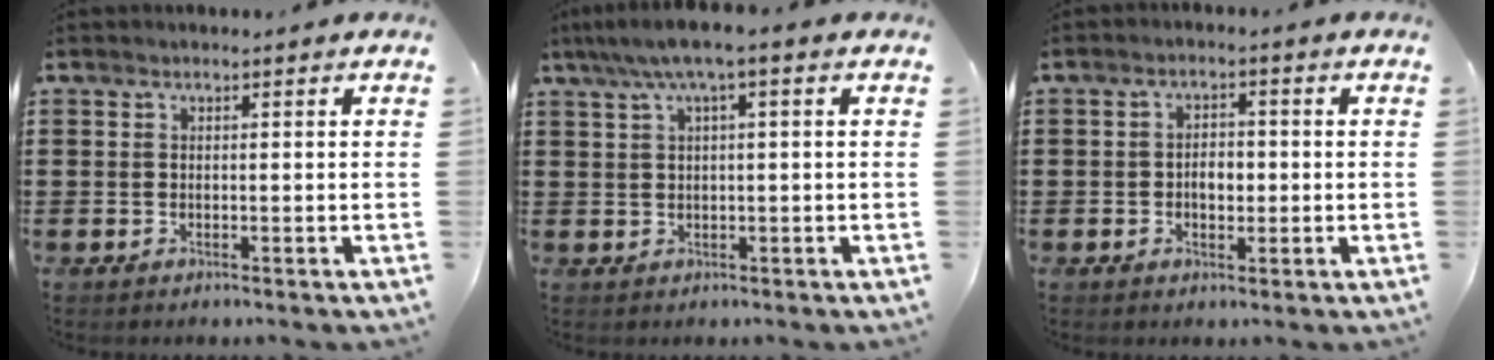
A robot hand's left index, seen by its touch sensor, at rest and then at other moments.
{"total": 3.3, "force": [0.7, 0.4, 3.2], "torque": [-0.061, 0.003, 0.009]}
{"total": 3.0, "force": [-0.6, 1.7, 2.5], "torque": [-0.041, 0.002, -0.015]}